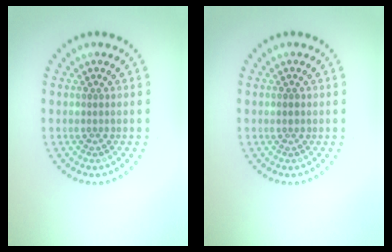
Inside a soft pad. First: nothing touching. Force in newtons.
{"total": 0.8, "press": 0.8, "slide": 0.0}